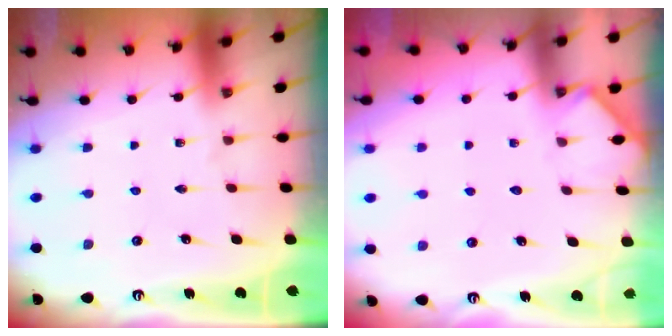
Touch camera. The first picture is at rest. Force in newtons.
{"total": 3.1, "press": 3.1, "slide": 0.4}